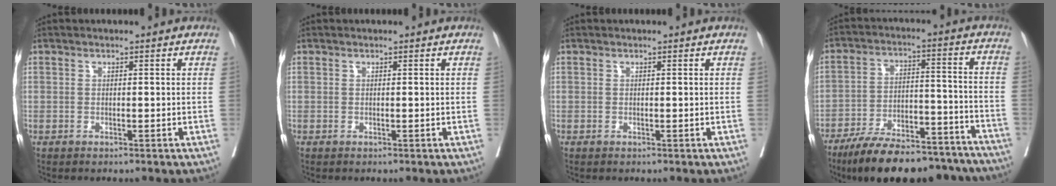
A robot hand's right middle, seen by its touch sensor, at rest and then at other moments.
{"total": 0.0}
{"total": 0.0}
{"total": 21.8, "force": [-18.4, 6.1, 9.9], "torque": [-0.133, 0.017, -0.275]}